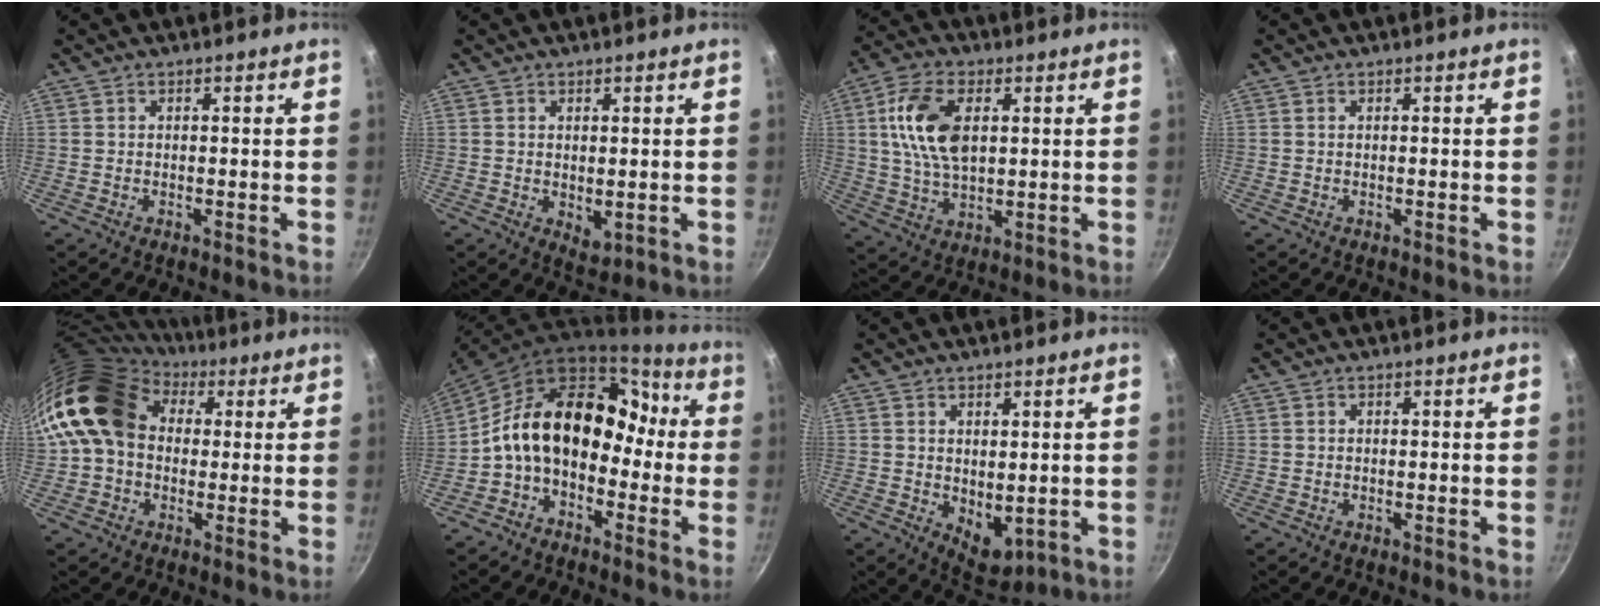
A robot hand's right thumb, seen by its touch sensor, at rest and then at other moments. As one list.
[{"total": 3.1, "force": [0.5, 1.8, 2.4], "torque": [-0.033, -0.013, 0.010]}, {"total": 12.8, "force": [2.9, 7.4, 10.1], "torque": [-0.179, 0.002, 0.050]}, {"total": 0.0}, {"total": 15.4, "force": [3.0, 12.0, 9.1], "torque": [-0.141, 0.028, 0.039]}, {"total": 18.0, "force": [-1.8, 12.8, 12.4], "torque": [-0.167, 0.075, -0.050]}, {"total": 5.9, "force": [0.6, 3.6, 4.7], "torque": [-0.048, -0.018, 0.026]}, {"total": 0.0}]